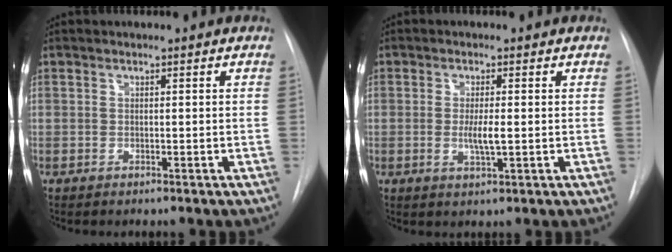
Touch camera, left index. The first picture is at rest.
{"total": 3.1, "force": [-0.2, 0.4, 3.1], "torque": [-0.062, -0.007, -0.003]}